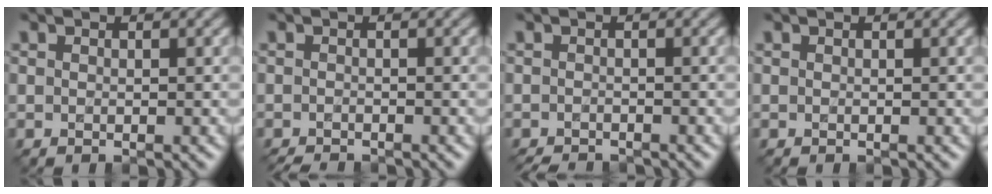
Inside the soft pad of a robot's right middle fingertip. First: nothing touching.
{"total": 1.9, "force": [-1.9, 0.2, 0.5], "torque": [-0.005, -0.013, -0.033]}
{"total": 2.5, "force": [-2.5, 0.2, 0.6], "torque": [-0.003, -0.012, -0.040]}
{"total": 0.0}